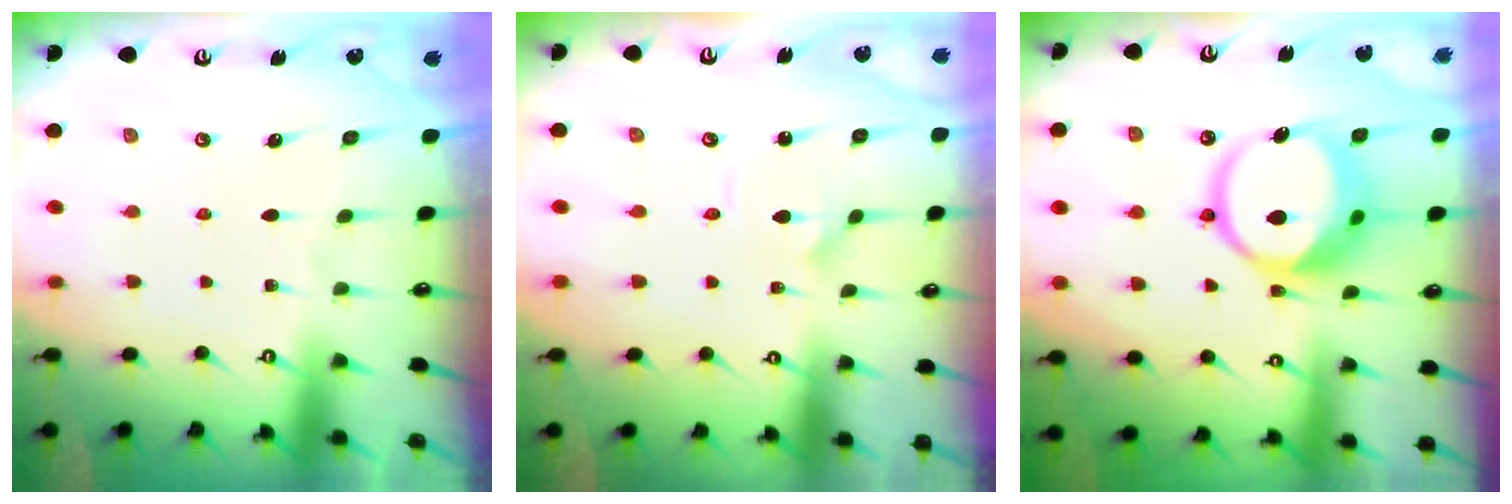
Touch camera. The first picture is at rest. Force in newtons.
{"total": 2.4, "press": 2.4, "slide": 0.1}
{"total": 12.6, "press": 12.6, "slide": 1.5}